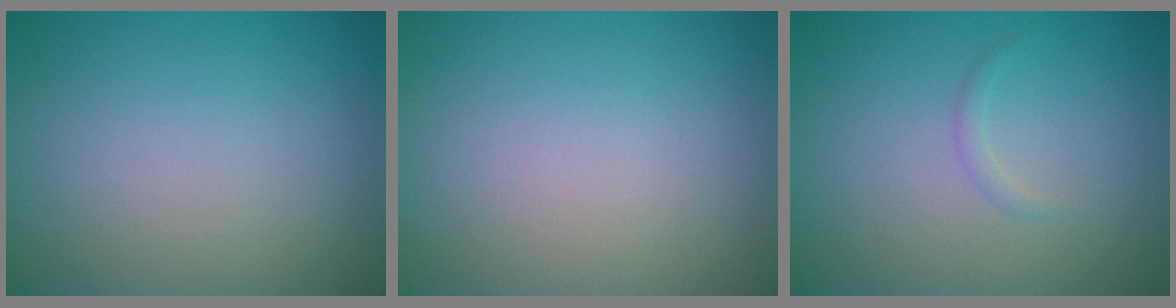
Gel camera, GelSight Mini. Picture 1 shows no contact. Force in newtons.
{"total": 0.0}
{"total": 0.7, "press": 0.7, "slide": 0.0}